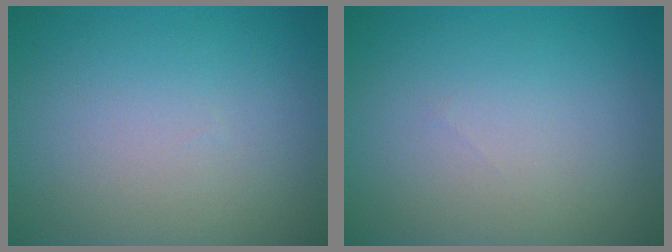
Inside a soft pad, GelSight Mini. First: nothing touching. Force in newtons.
{"total": 0.0}